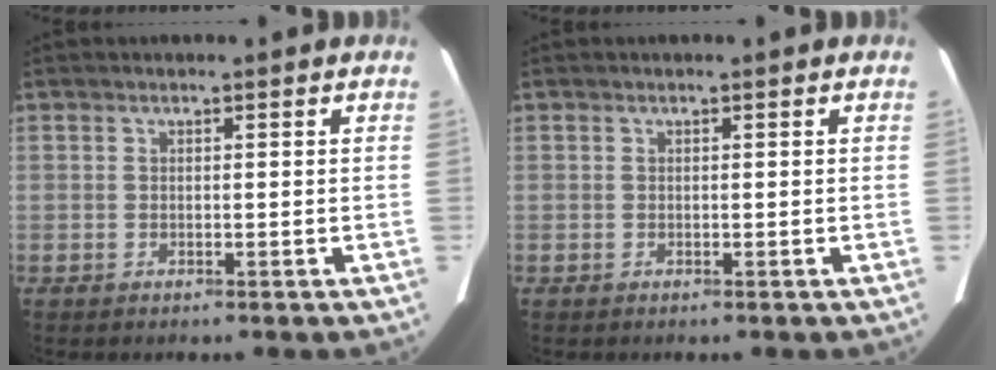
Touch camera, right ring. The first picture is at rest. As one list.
[{"total": 0.0}]